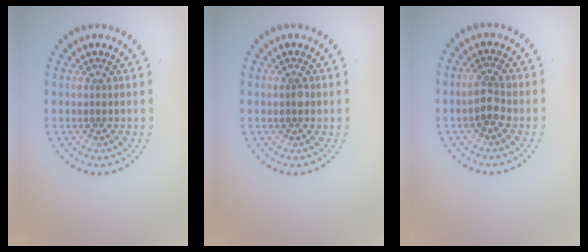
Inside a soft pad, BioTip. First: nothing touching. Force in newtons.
{"total": 1.0, "press": 1.0, "slide": 0.2}
{"total": 2.1, "press": 2.1, "slide": 0.3}